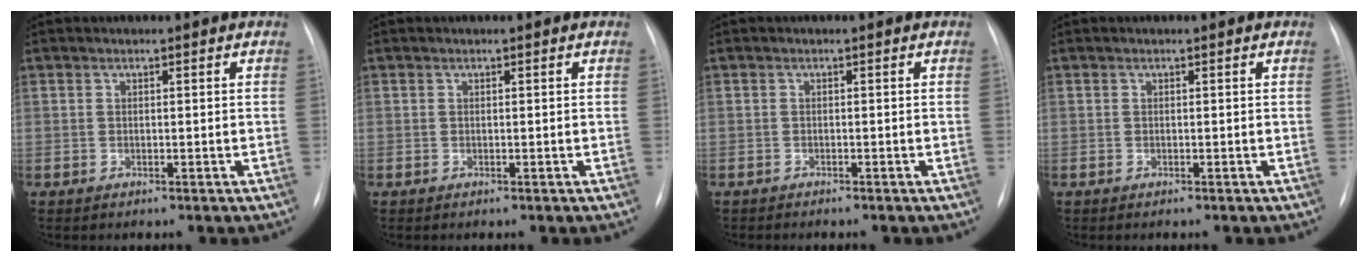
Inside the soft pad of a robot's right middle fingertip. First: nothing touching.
{"total": 0.0}
{"total": 1.1, "force": [-1.0, 0.2, 0.3], "torque": [-0.006, -0.003, -0.014]}
{"total": 0.0}